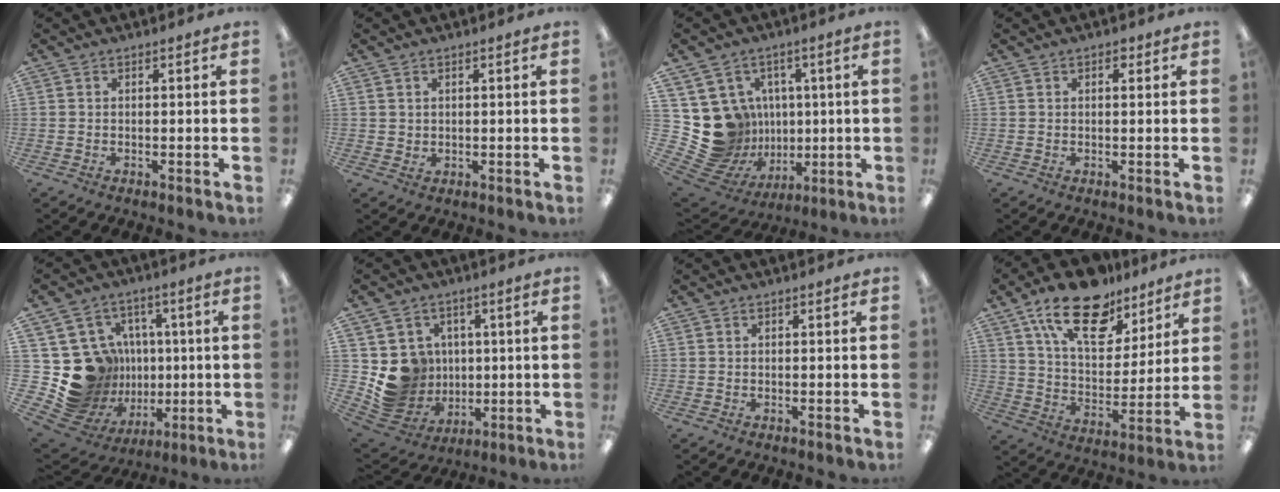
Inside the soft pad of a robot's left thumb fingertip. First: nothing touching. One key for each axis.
{"total": 1.5, "fx": 1.0, "fy": 1.1, "fz": 0.2, "tx": -0.005, "ty": 0.001, "tz": 0.018}
{"total": 15.9, "fx": 1.5, "fy": 15.2, "fz": 4.1, "tx": -0.105, "ty": -0.028, "tz": 0.069}
{"total": 1.5, "fx": 0.8, "fy": 0.9, "fz": 1.0, "tx": -0.004, "ty": -0.003, "tz": 0.010}
{"total": 19.9, "fx": 0.4, "fy": 19.0, "fz": 6.1, "tx": -0.144, "ty": -0.019, "tz": 0.069}
{"total": 10.9, "fx": 1.2, "fy": 10.7, "fz": 1.9, "tx": -0.065, "ty": -0.011, "tz": 0.040}
{"total": 0.0}
{"total": 19.1, "fx": 12.7, "fy": 9.5, "fz": 10.6, "tx": -0.179, "ty": -0.064, "tz": 0.223}